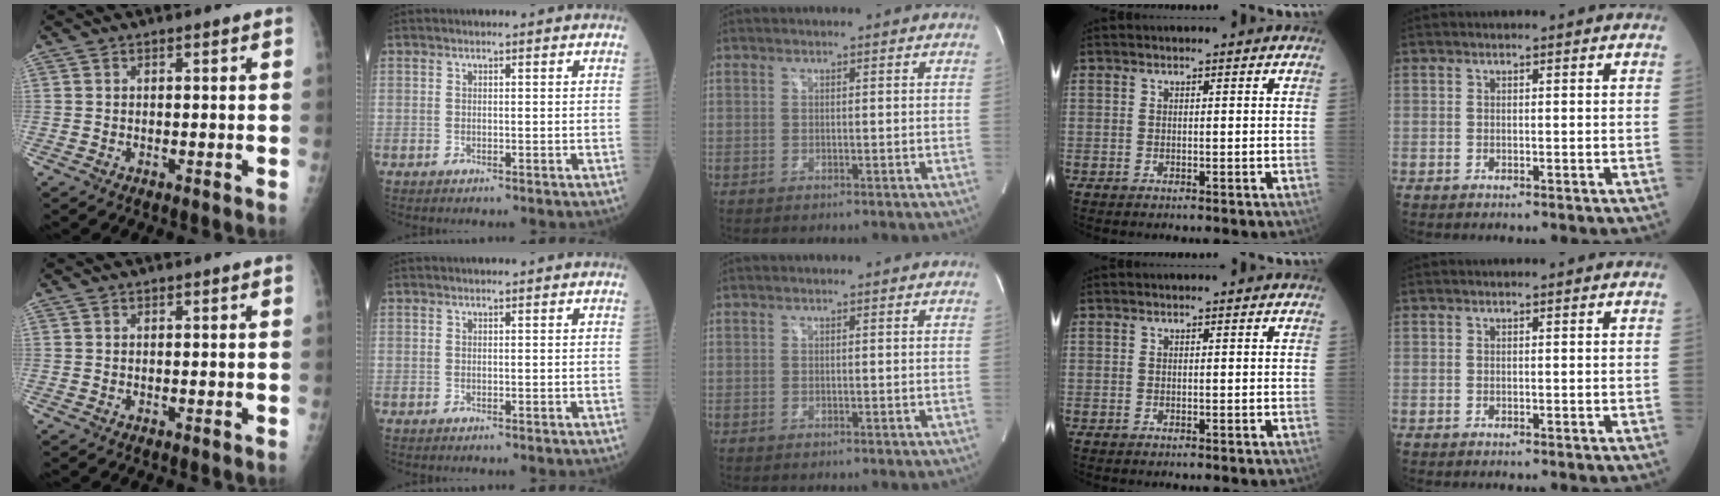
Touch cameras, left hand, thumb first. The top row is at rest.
{}